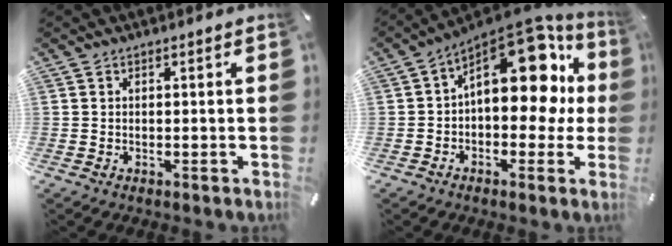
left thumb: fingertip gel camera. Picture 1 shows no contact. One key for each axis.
{"total": 19.4, "fx": 6.5, "fy": 10.8, "fz": 14.7, "tx": -0.197, "ty": -0.053, "tz": 0.108}